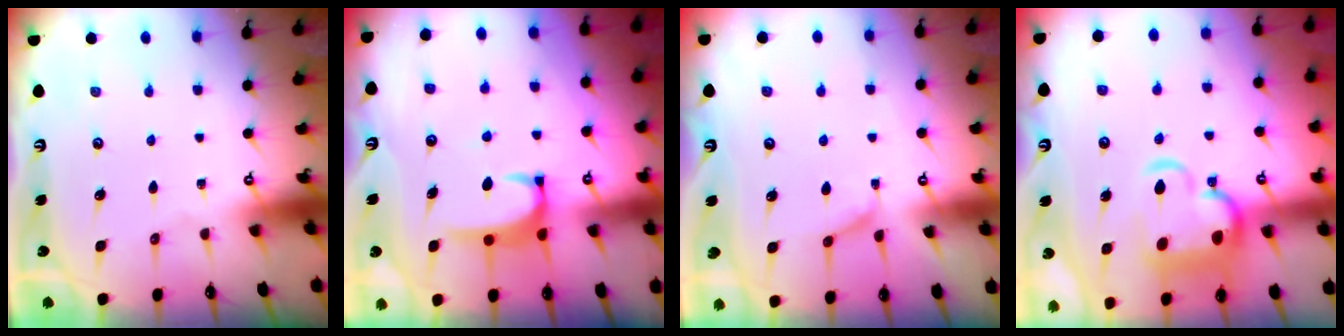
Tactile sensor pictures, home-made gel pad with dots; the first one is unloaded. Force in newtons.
{"total": 2.9, "press": 2.9, "slide": 0.3}
{"total": 1.2, "press": 0.8, "slide": 0.8}
{"total": 7.6, "press": 7.4, "slide": 1.7}